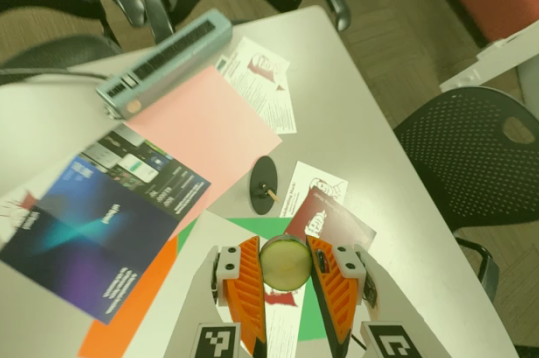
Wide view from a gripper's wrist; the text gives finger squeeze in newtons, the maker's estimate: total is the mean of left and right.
{"total": 10.9, "left": 10.8, "right": 11.0}